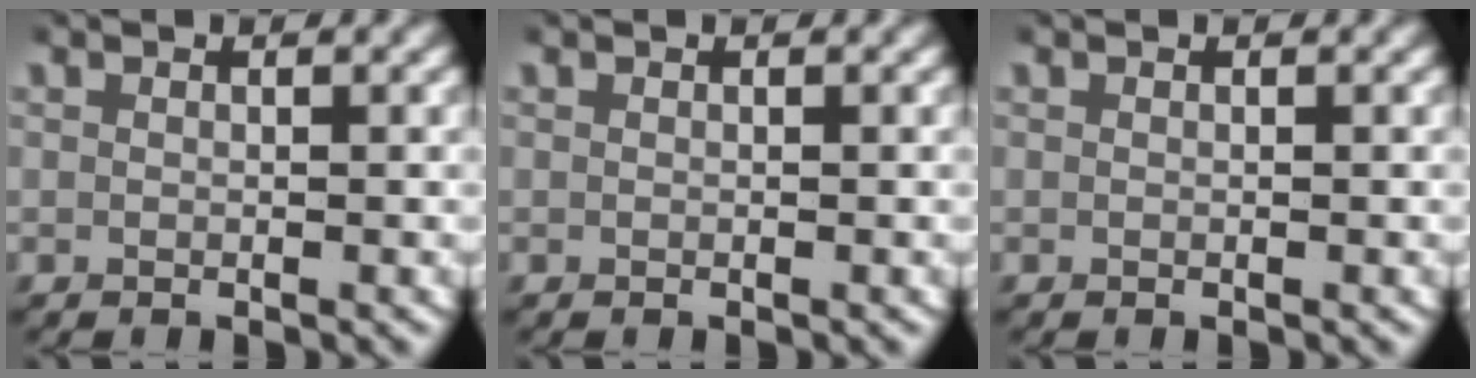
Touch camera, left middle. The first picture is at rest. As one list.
[{"total": 0.0}, {"total": 0.0}]